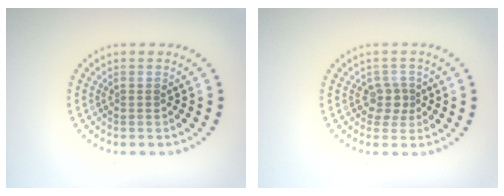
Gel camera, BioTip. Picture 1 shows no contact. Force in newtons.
{"total": 1.8, "press": 1.4, "slide": 1.1}